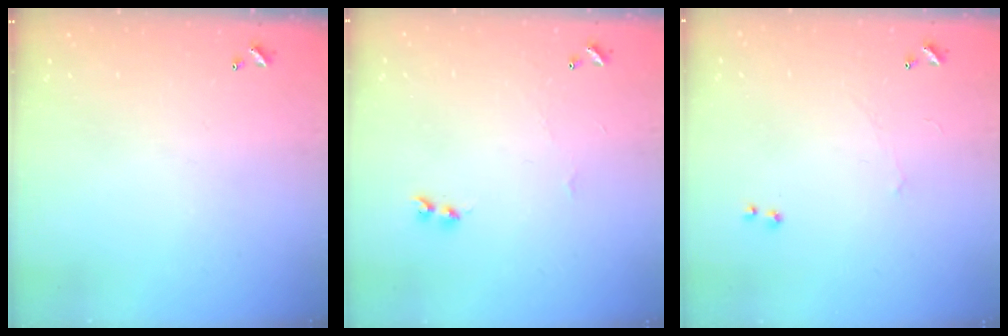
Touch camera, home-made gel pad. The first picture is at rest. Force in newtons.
{"total": 2.1, "press": 2.0, "slide": 0.5}
{"total": 1.3, "press": 1.1, "slide": 0.5}